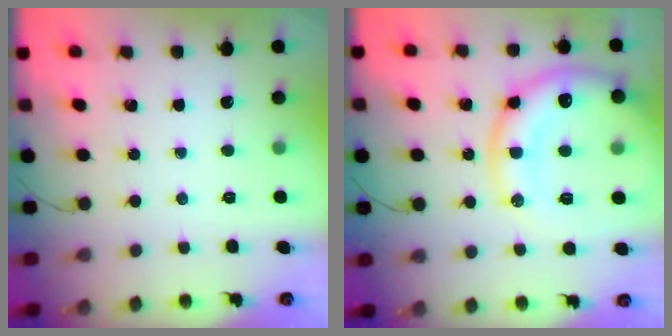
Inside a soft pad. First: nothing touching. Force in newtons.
{"total": 19.6, "press": 19.5, "slide": 2.4}